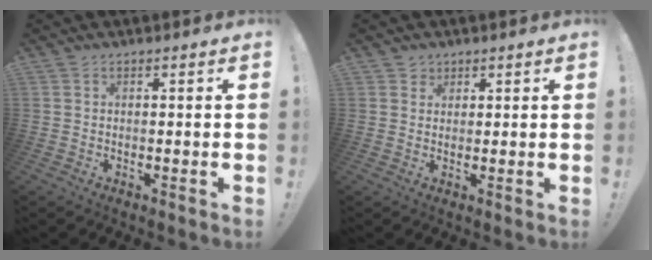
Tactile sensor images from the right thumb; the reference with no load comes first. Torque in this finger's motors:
{"motor_torque": [-0.28, 0.39, 0.24, 0.05, -0.01]}